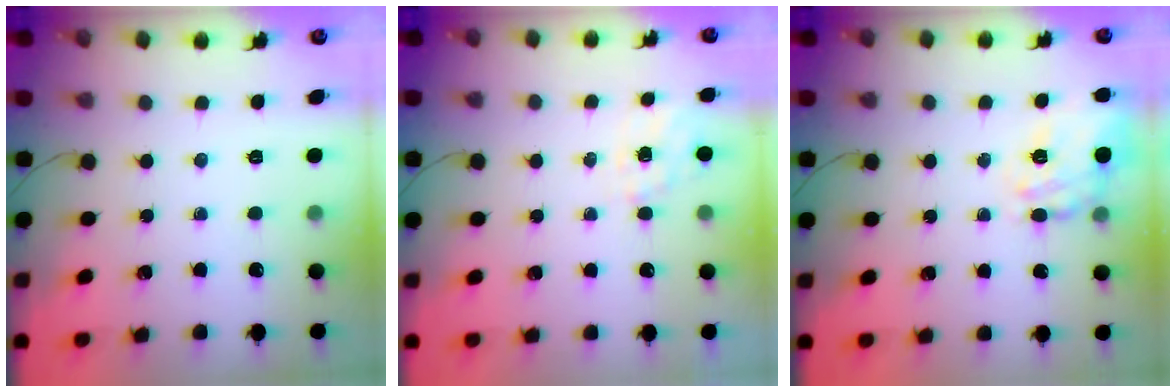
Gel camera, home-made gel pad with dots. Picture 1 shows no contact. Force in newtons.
{"total": 5.8, "press": 5.7, "slide": 1.5}
{"total": 17.7, "press": 17.6, "slide": 1.7}